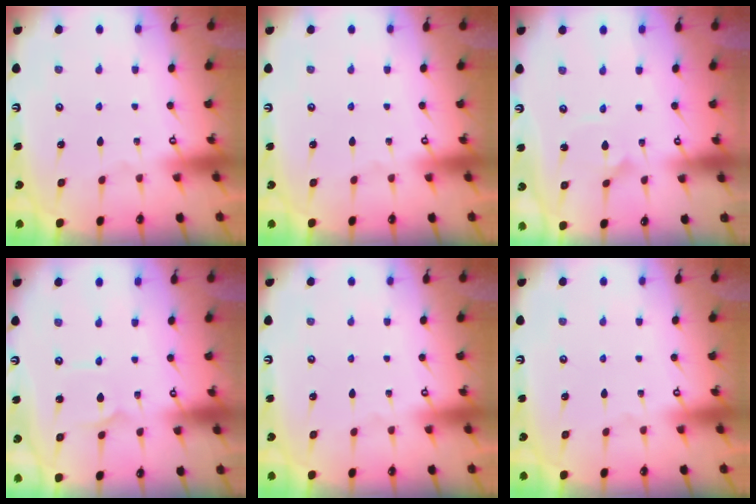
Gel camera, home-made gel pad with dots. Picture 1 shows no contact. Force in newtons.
{"total": 0.0}
{"total": 1.8, "press": 1.8, "slide": 0.1}
{"total": 1.4, "press": 1.3, "slide": 0.1}
{"total": 0.0}
{"total": 0.0}